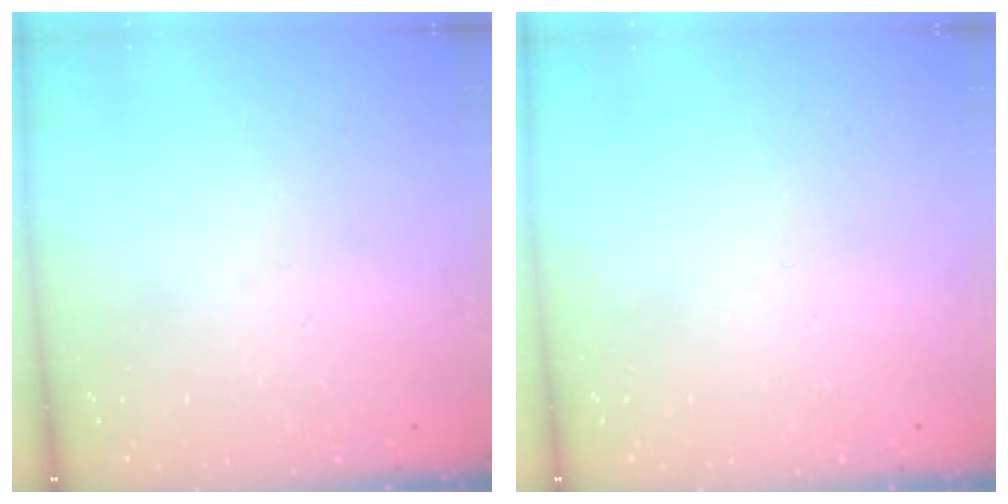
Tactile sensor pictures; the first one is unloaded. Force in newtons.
{"total": 0.0}